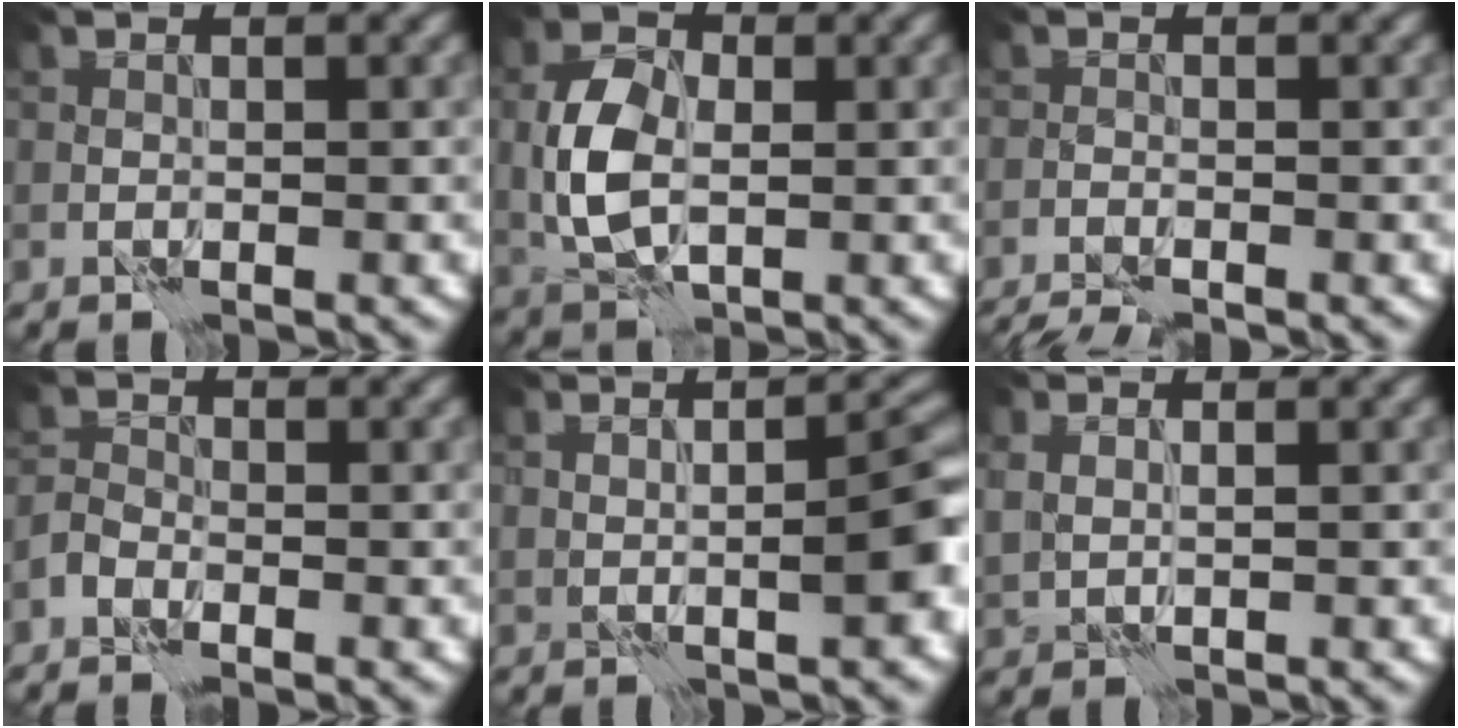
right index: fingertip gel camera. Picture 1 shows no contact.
{"total": 5.8, "force": [0.1, 3.8, 4.4], "torque": [-0.103, -0.007, 0.002]}
{"total": 3.6, "force": [-3.4, 0.3, 1.2], "torque": [-0.025, -0.017, -0.055]}
{"total": 1.2, "force": [-0.9, 0.6, 0.4], "torque": [-0.007, 0.001, -0.026]}
{"total": 3.8, "force": [-0.2, 0.7, 3.7], "torque": [-0.055, 0.003, -0.001]}
{"total": 1.6, "force": [0.8, 1.0, 0.9], "torque": [-0.022, -0.006, 0.023]}